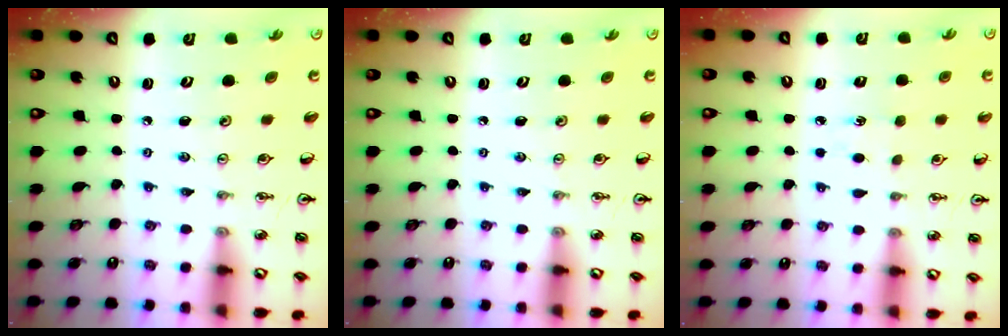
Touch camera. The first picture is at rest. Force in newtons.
{"total": 0.0}
{"total": 3.1, "press": 3.1, "slide": 0.3}